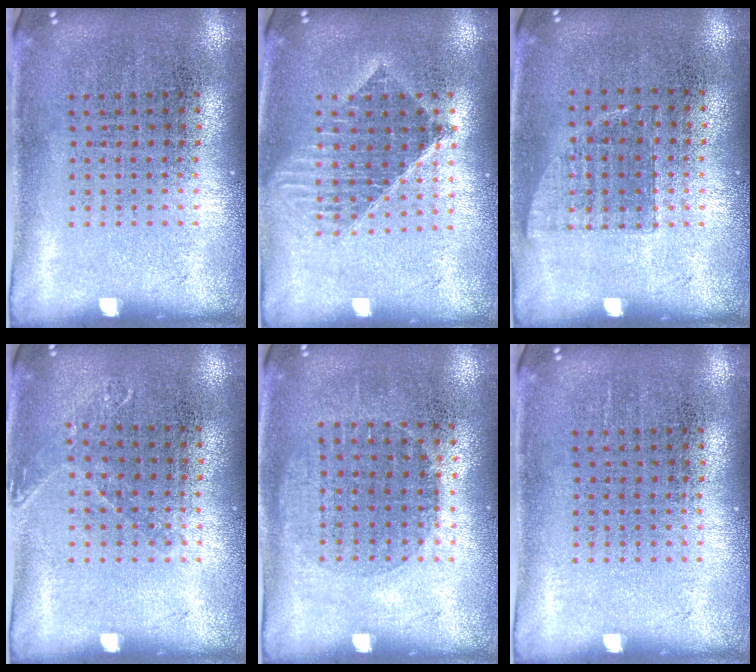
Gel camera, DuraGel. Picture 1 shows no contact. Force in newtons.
{"total": 1.5, "press": 1.3, "slide": 0.8}
{"total": 0.6, "press": 0.6, "slide": 0.2}
{"total": 0.8, "press": 0.8, "slide": 0.1}
{"total": 0.9, "press": 0.8, "slide": 0.4}
{"total": 0.0}